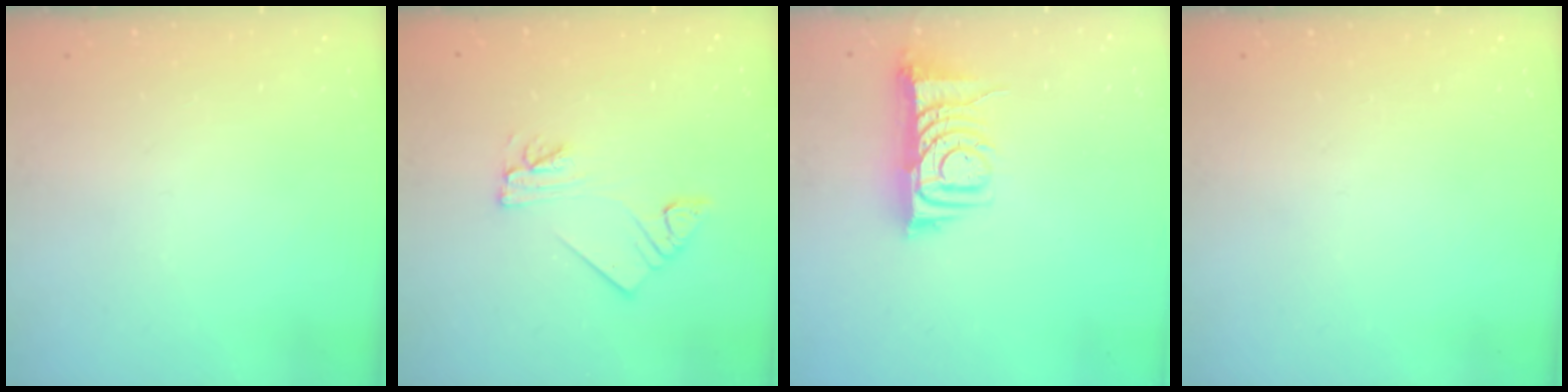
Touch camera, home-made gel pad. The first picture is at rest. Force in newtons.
{"total": 5.4, "press": 5.4, "slide": 0.6}
{"total": 7.9, "press": 7.9, "slide": 1.0}
{"total": 0.0}